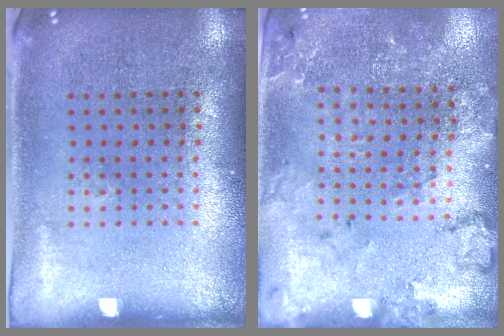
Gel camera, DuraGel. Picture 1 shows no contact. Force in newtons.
{"total": 1.8, "press": 1.8, "slide": 0.3}